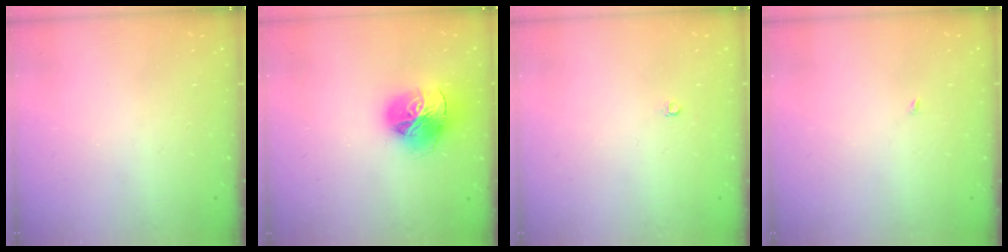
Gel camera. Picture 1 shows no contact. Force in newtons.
{"total": 18.4, "press": 18.3, "slide": 2.2}
{"total": 3.2, "press": 3.2, "slide": 0.2}
{"total": 1.9, "press": 1.9, "slide": 0.2}